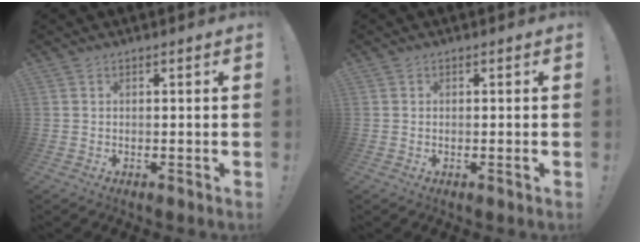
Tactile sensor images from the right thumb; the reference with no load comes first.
{"total": 1.1, "force": [-0.3, -0.2, 1.0], "torque": [-0.026, 0.003, -0.004]}